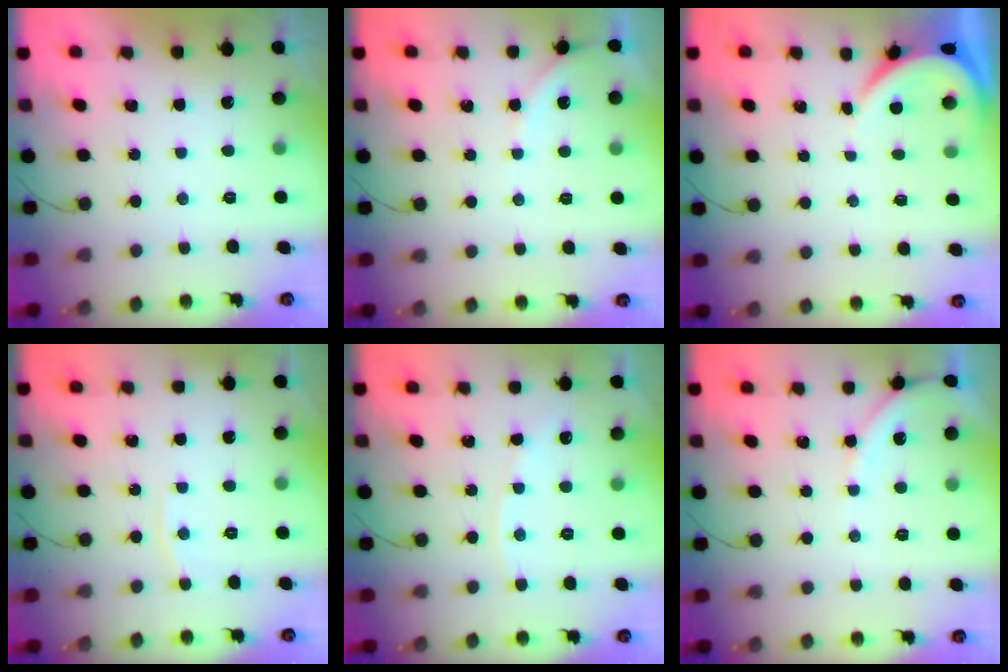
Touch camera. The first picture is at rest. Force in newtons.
{"total": 3.1, "press": 3.1, "slide": 0.5}
{"total": 3.7, "press": 3.6, "slide": 0.2}
{"total": 2.7, "press": 2.7, "slide": 0.4}
{"total": 3.1, "press": 3.1, "slide": 0.5}
{"total": 5.4, "press": 5.3, "slide": 0.8}